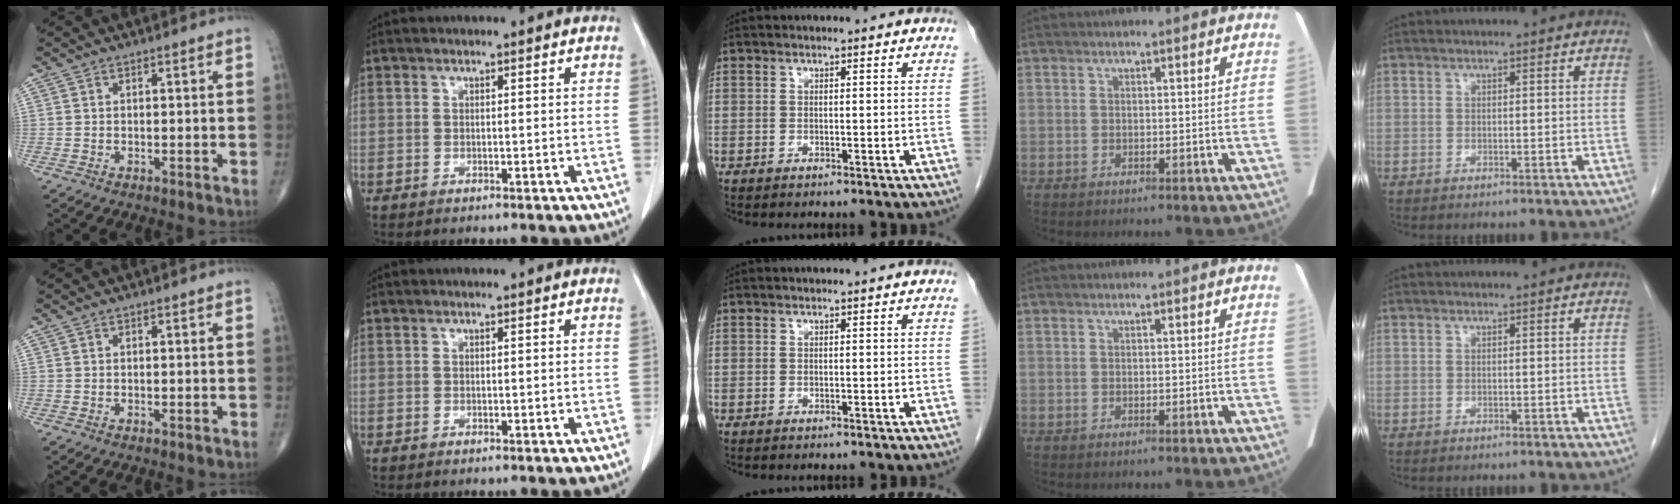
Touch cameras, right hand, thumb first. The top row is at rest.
{}